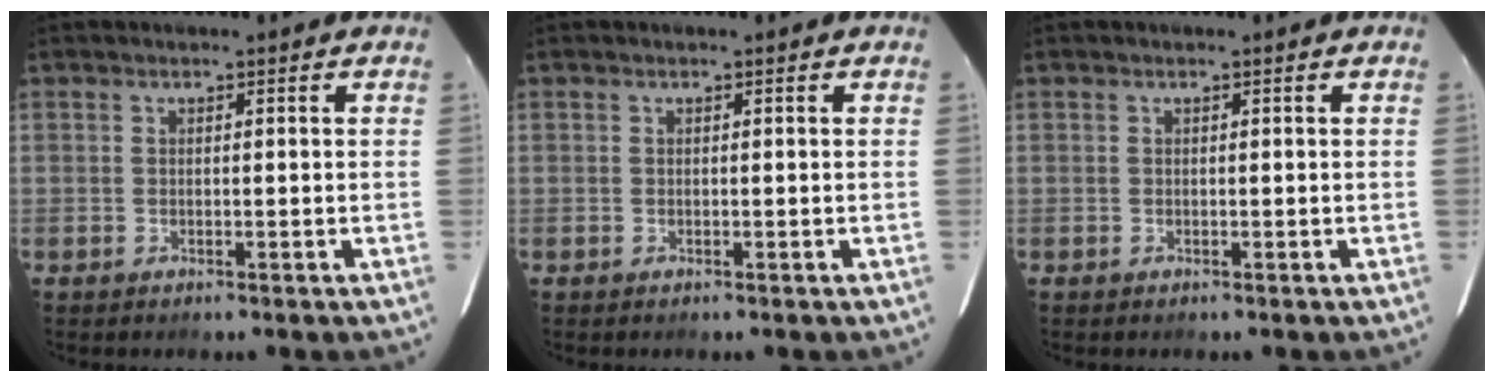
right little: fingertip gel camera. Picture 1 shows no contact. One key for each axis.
{"total": 0.0}
{"total": 0.0}